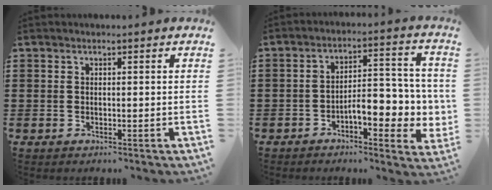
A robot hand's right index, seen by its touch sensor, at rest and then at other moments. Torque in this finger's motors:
{"motor_torque": [1.22, 0.02, 0.41, 0.14]}